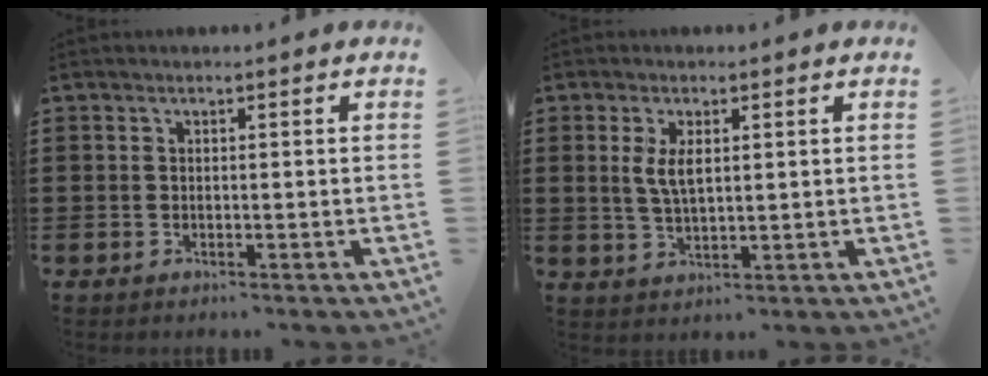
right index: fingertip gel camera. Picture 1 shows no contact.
{"total": 4.1, "force": [1.1, 1.7, 3.5], "torque": [-0.073, 0.008, 0.017]}